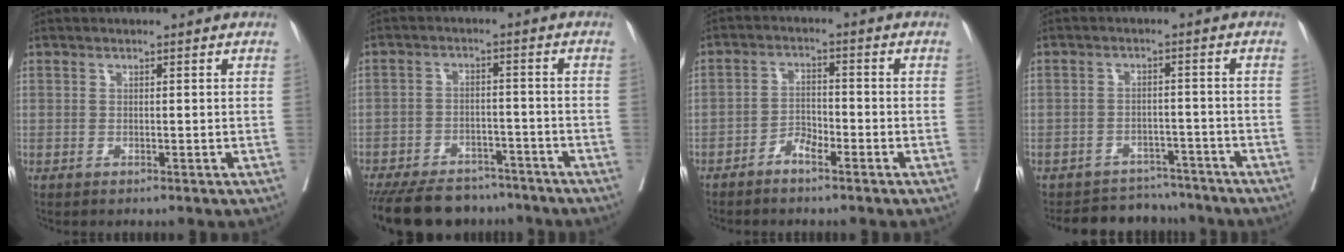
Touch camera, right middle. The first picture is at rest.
{"total": 16.7, "force": [-13.8, 7.1, 6.2], "torque": [-0.151, -0.014, -0.198]}
{"total": 3.3, "force": [-2.4, 1.0, 2.0], "torque": [-0.037, 0.006, -0.049]}
{"total": 8.7, "force": [-8.1, 3.2, 0.1], "torque": [0.009, 0.018, -0.108]}